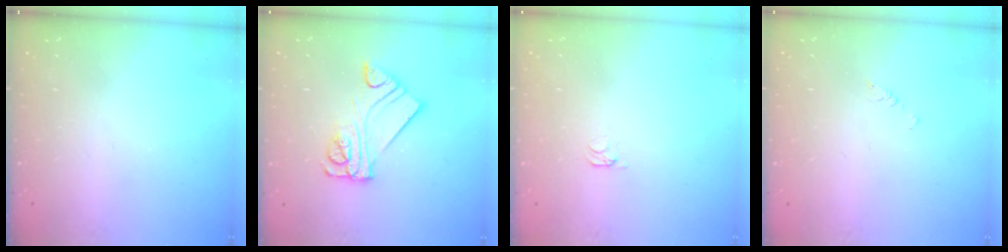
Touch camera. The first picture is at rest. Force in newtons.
{"total": 11.4, "press": 11.3, "slide": 1.2}
{"total": 1.6, "press": 1.6, "slide": 0.4}
{"total": 1.2, "press": 1.2, "slide": 0.2}